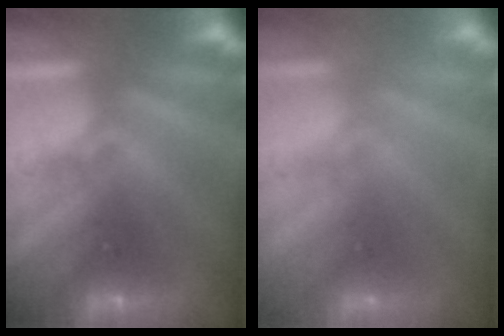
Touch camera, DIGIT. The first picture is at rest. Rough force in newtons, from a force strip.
{"total": 2.7}